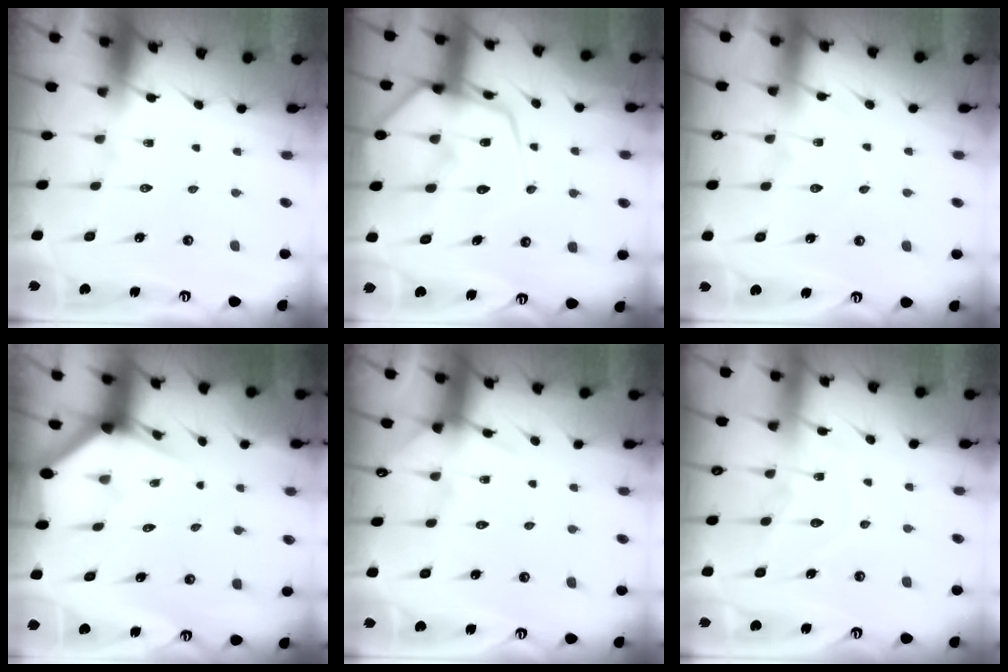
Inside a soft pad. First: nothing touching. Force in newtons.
{"total": 14.5, "press": 14.4, "slide": 1.6}
{"total": 2.5, "press": 2.5, "slide": 0.3}
{"total": 2.8, "press": 2.8, "slide": 0.0}
{"total": 4.6, "press": 4.6, "slide": 0.5}
{"total": 7.8, "press": 7.8, "slide": 0.8}